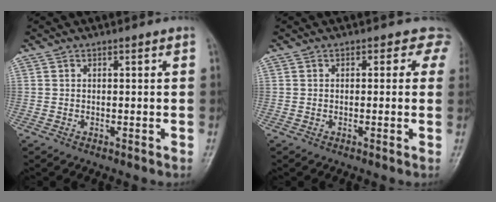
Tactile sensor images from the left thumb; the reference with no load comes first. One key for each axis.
{"total": 3.0, "fx": 1.5, "fy": 2.3, "fz": 1.1, "tx": 0.024, "ty": -0.002, "tz": -0.004}